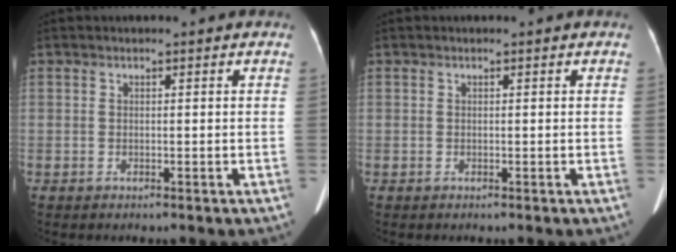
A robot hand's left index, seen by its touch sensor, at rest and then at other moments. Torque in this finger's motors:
{"motor_torque": [0.03, 0.04, 0.00, 0.00]}